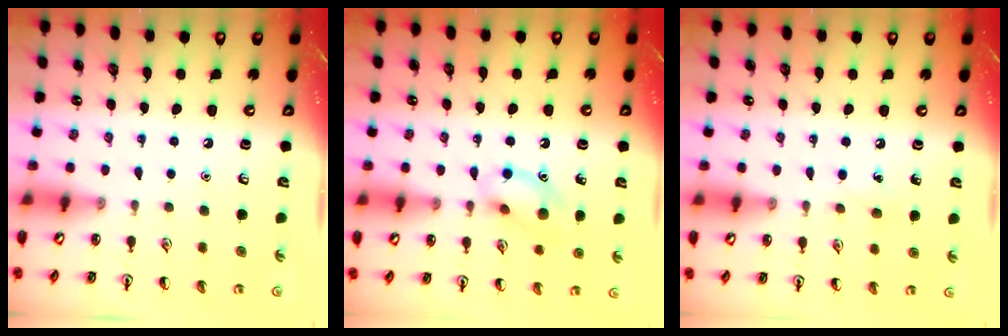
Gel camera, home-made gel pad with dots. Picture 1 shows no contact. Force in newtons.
{"total": 11.8, "press": 11.7, "slide": 0.8}
{"total": 5.4, "press": 5.1, "slide": 1.7}